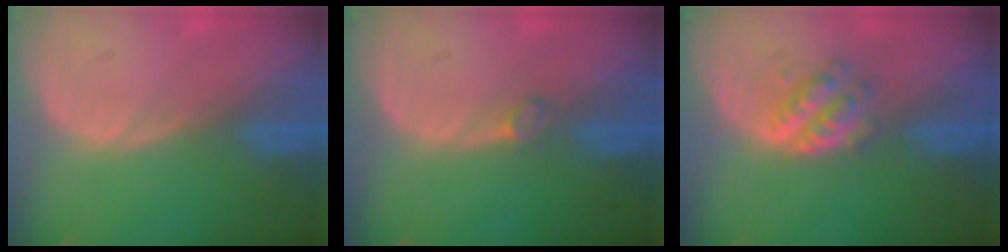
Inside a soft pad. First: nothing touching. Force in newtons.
{"total": 1.2, "press": 1.1, "slide": 0.2}
{"total": 4.7, "press": 4.4, "slide": 1.7}